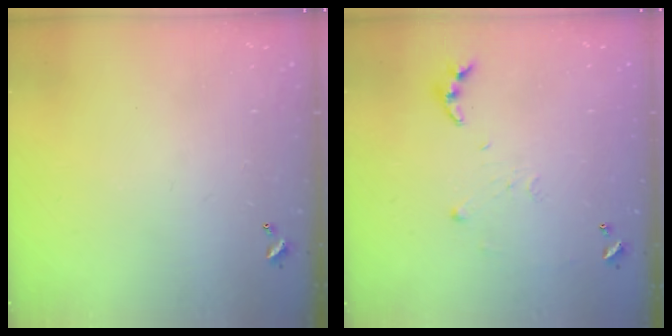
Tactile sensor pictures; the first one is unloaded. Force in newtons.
{"total": 5.8, "press": 5.8, "slide": 0.6}